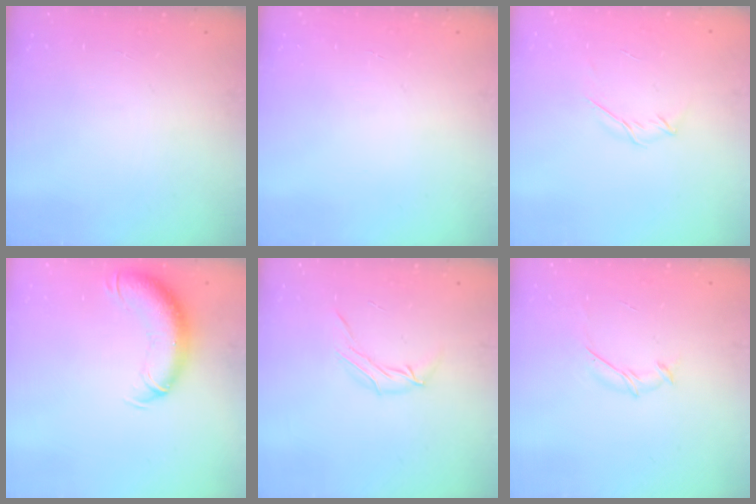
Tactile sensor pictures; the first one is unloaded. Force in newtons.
{"total": 0.0}
{"total": 3.8, "press": 3.7, "slide": 0.9}
{"total": 12.5, "press": 12.2, "slide": 3.0}
{"total": 6.6, "press": 6.6, "slide": 0.6}
{"total": 5.3, "press": 5.1, "slide": 1.0}